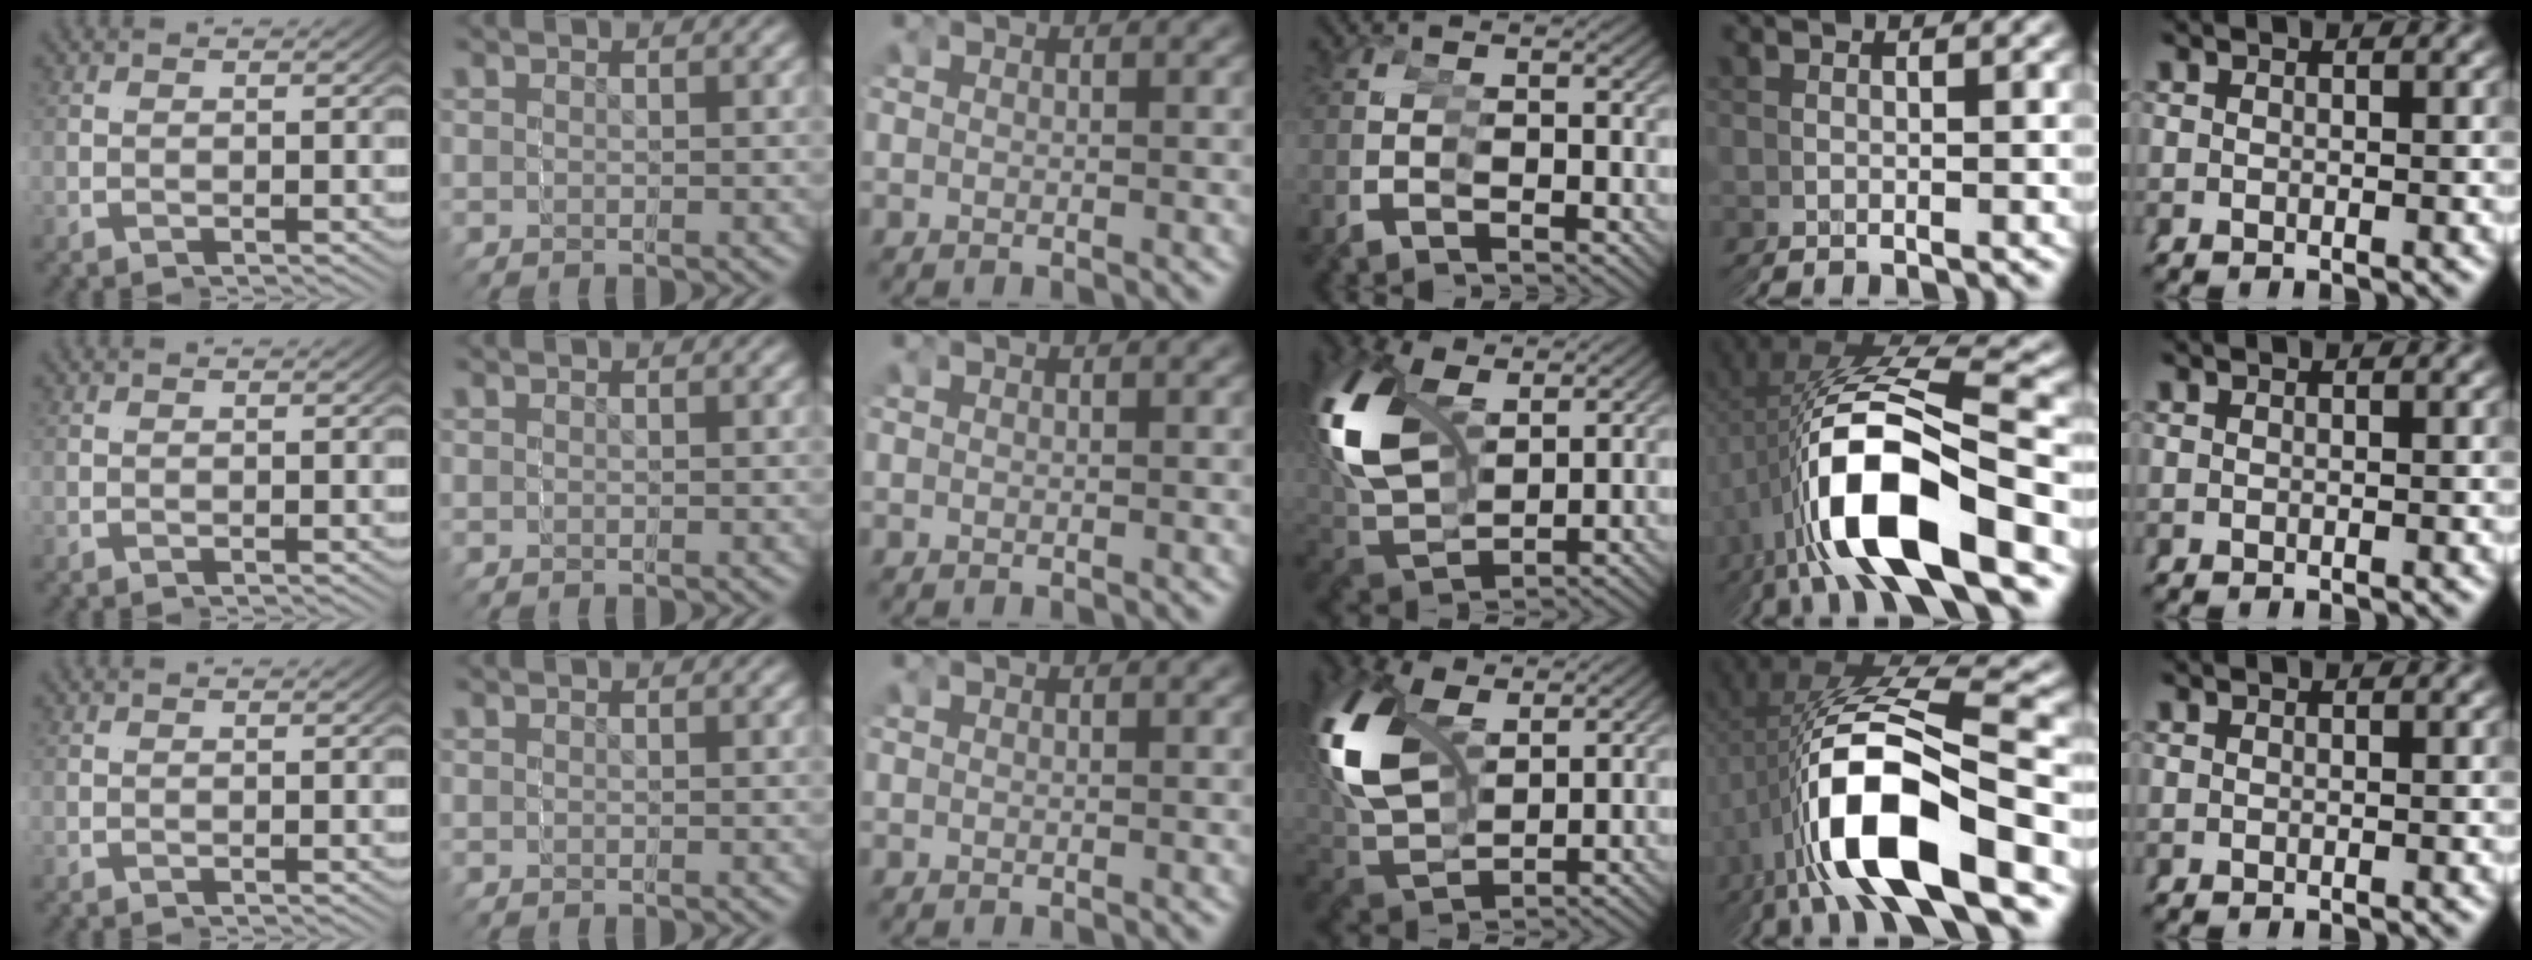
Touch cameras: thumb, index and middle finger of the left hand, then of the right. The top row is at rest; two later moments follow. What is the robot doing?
{"motion": "grasp_and_lifting", "object": "markers"}